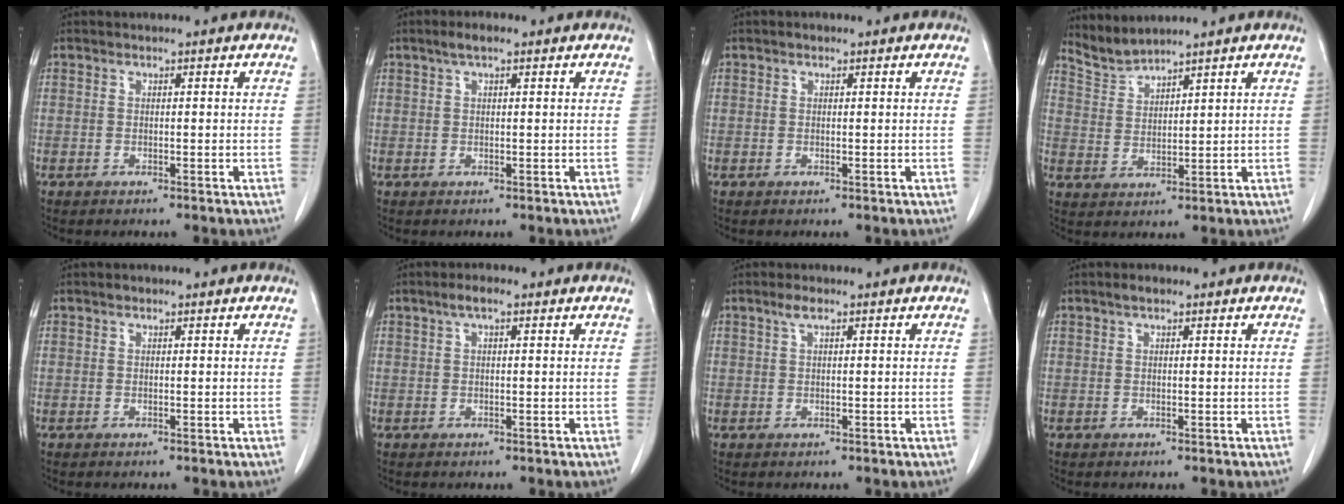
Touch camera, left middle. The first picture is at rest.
{"total": 2.4, "force": [1.5, 0.6, 1.8], "torque": [-0.037, 0.011, 0.027]}
{"total": 0.5, "force": [0.4, 0.3, 0.2], "torque": [-0.005, 0.002, 0.005]}
{"total": 4.0, "force": [3.9, -0.4, -0.4], "torque": [0.000, -0.001, 0.088]}
{"total": 0.5, "force": [0.4, 0.3, 0.2], "torque": [-0.005, 0.003, 0.006]}
{"total": 2.3, "force": [1.2, 0.7, 1.8], "torque": [-0.036, 0.010, 0.022]}
{"total": 1.6, "force": [1.0, 0.4, 1.2], "torque": [-0.026, 0.007, 0.020]}
{"total": 1.3, "force": [0.9, 0.4, 0.9], "torque": [-0.019, 0.008, 0.016]}